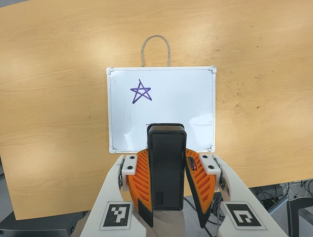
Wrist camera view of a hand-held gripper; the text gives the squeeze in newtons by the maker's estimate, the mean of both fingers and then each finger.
{"total": 7.1, "left": 5.6, "right": 8.5}